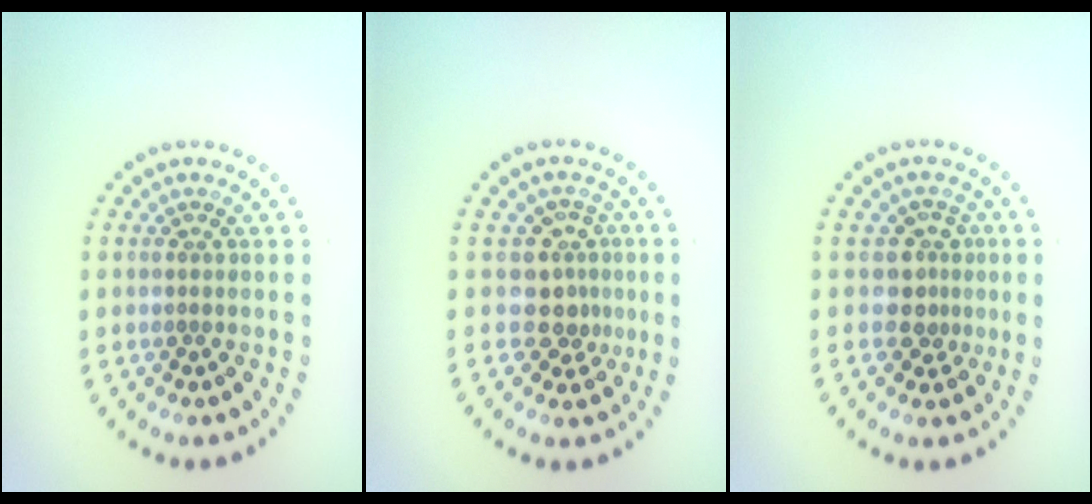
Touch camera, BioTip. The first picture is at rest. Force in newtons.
{"total": 3.0, "press": 2.3, "slide": 1.8}
{"total": 2.6, "press": 1.9, "slide": 1.7}